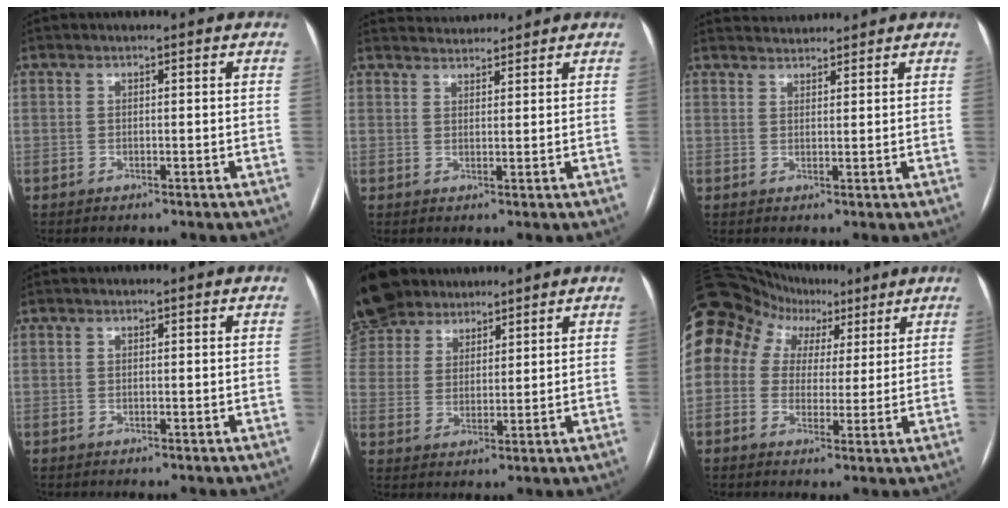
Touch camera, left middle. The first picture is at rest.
{"total": 4.6, "force": [4.6, 0.4, 0.3], "torque": [-0.011, 0.026, 0.073]}
{"total": 3.7, "force": [3.7, 0.3, 0.0], "torque": [-0.007, 0.024, 0.064]}
{"total": 0.0}
{"total": 16.0, "force": [12.7, 8.1, 5.4], "torque": [-0.146, 0.050, 0.242]}
{"total": 19.0, "force": [9.1, 14.8, 7.7], "torque": [-0.188, 0.103, 0.161]}